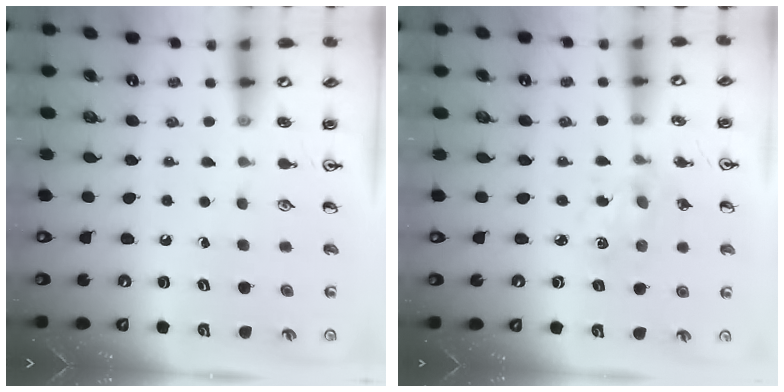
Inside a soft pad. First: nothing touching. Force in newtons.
{"total": 1.3, "press": 1.3, "slide": 0.1}